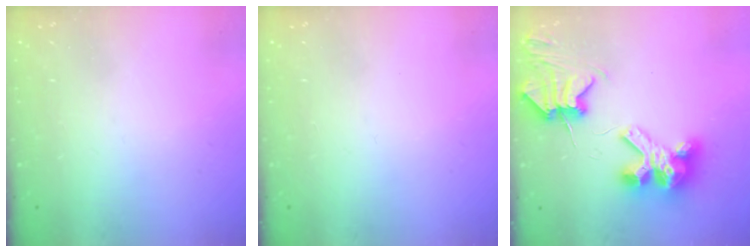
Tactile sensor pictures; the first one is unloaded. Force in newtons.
{"total": 0.0}
{"total": 9.1, "press": 9.0, "slide": 1.3}